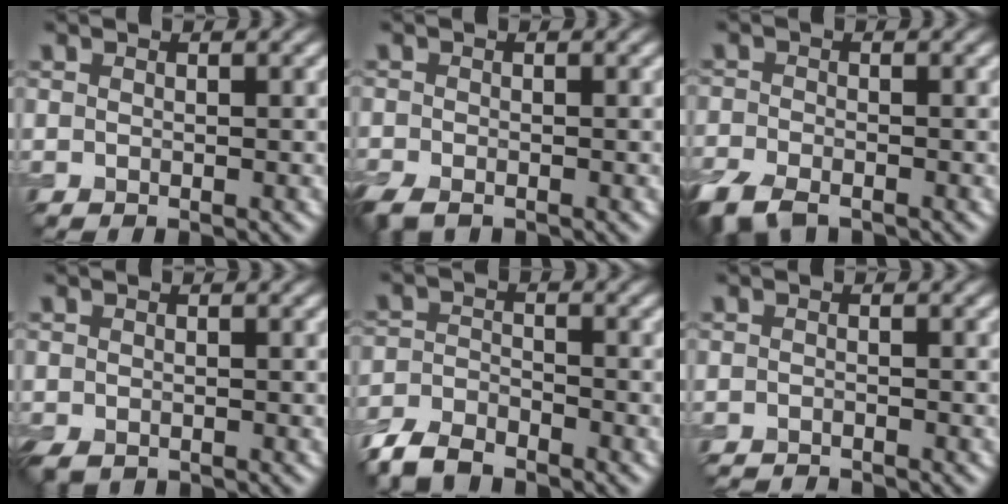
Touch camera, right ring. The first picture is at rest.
{"total": 3.2, "force": [-2.4, 1.5, 1.5], "torque": [-0.033, -0.013, -0.053]}
{"total": 5.4, "force": [-3.9, 2.5, 2.8], "torque": [-0.059, -0.022, -0.079]}
{"total": 1.6, "force": [-1.1, 0.8, 0.7], "torque": [-0.017, -0.009, -0.024]}
{"total": 4.7, "force": [-4.0, 1.7, 1.8], "torque": [-0.036, -0.006, -0.086]}
{"total": 1.9, "force": [-1.9, 0.2, 0.3], "torque": [-0.002, -0.008, -0.034]}